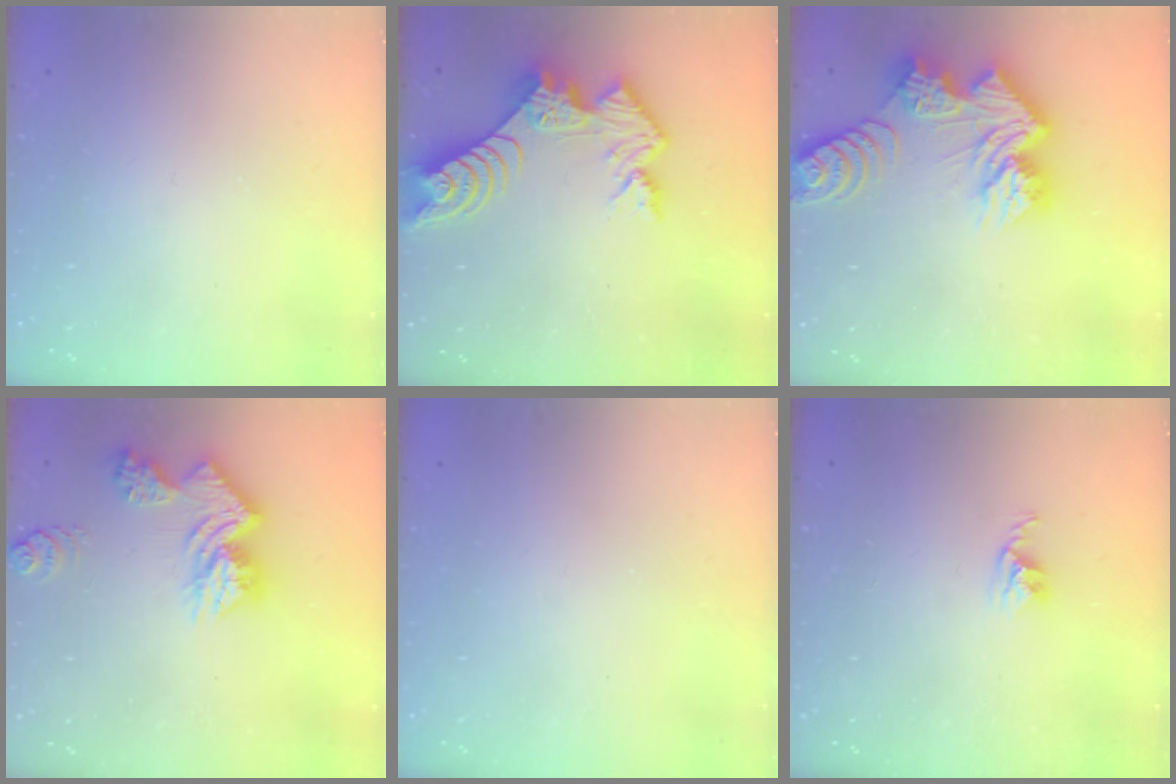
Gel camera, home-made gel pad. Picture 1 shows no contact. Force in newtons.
{"total": 11.4, "press": 11.3, "slide": 0.9}
{"total": 15.0, "press": 15.0, "slide": 1.2}
{"total": 13.2, "press": 13.2, "slide": 1.1}
{"total": 0.0}
{"total": 2.8, "press": 2.7, "slide": 0.4}